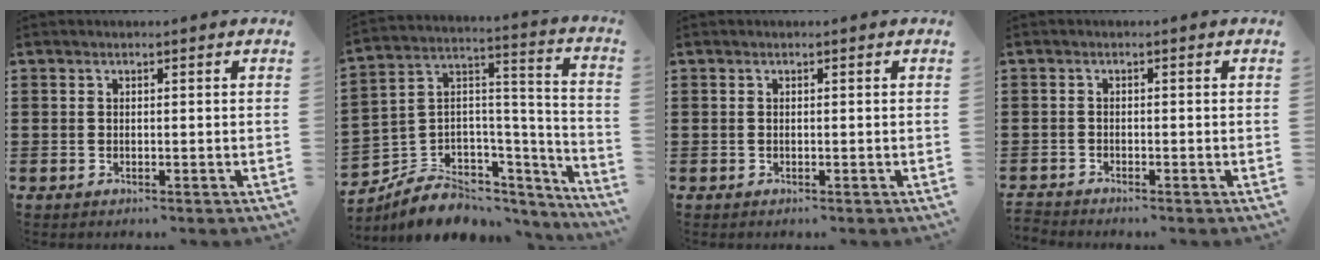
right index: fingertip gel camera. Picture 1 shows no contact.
{"total": 7.4, "force": [-5.5, 4.7, 1.4], "torque": [-0.037, 0.003, -0.097]}
{"total": 0.0}
{"total": 1.3, "force": [-1.2, 0.0, -0.2], "torque": [-0.001, 0.003, -0.028]}